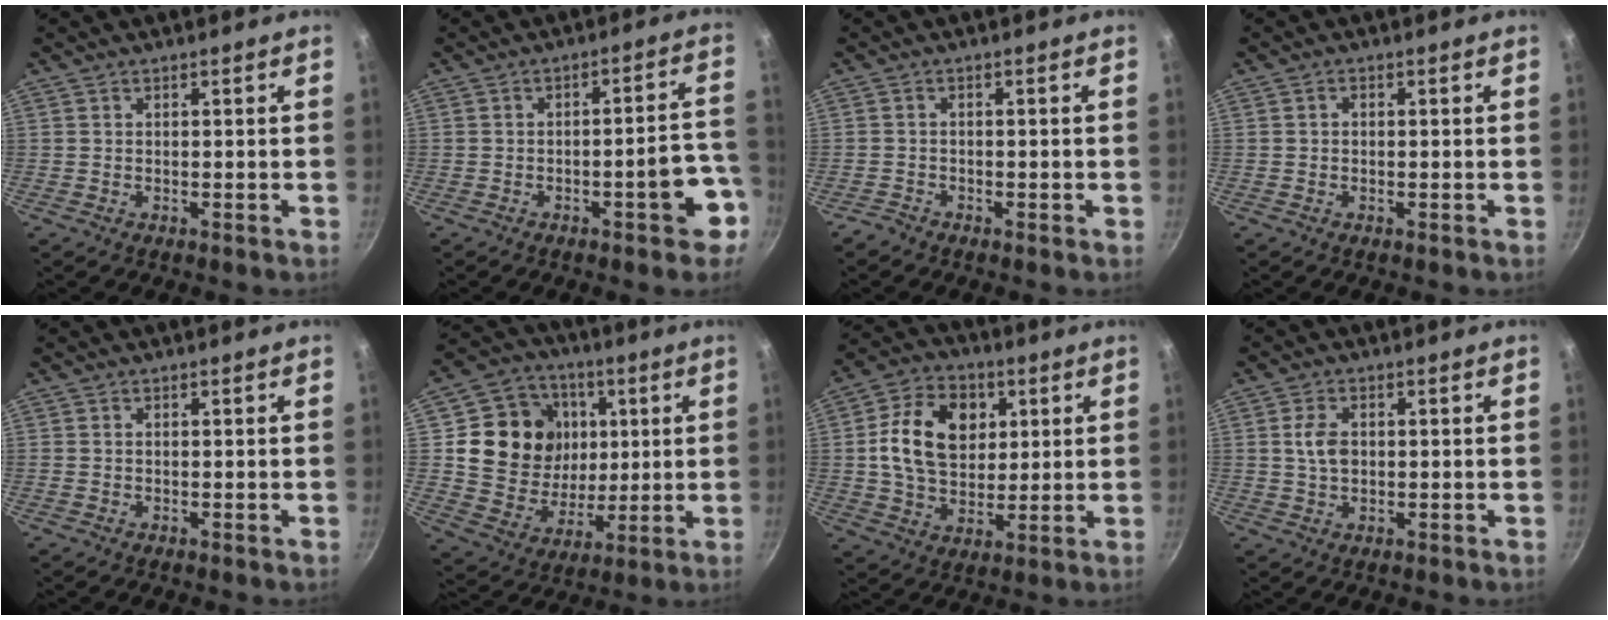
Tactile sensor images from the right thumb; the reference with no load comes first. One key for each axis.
{"total": 9.0, "fx": -3.9, "fy": 2.9, "fz": 7.5, "tx": -0.071, "ty": 0.046, "tz": -0.043}
{"total": 1.4, "fx": -1.3, "fy": 0.6, "fz": 0.1, "tx": -0.006, "ty": 0.011, "tz": -0.026}
{"total": 0.9, "fx": -0.1, "fy": 0.7, "fz": 0.5, "tx": -0.008, "ty": 0.006, "tz": -0.002}
{"total": 0.0}
{"total": 17.6, "fx": 3.8, "fy": 15.2, "fz": 8.0, "tx": -0.116, "ty": -0.002, "tz": 0.072}
{"total": 15.4, "fx": 3.3, "fy": 11.2, "fz": 10.0, "tx": -0.149, "ty": 0.003, "tz": 0.048}
{"total": 4.5, "fx": 0.4, "fy": 3.1, "fz": 3.3, "tx": -0.056, "ty": 0.006, "tz": 0.005}